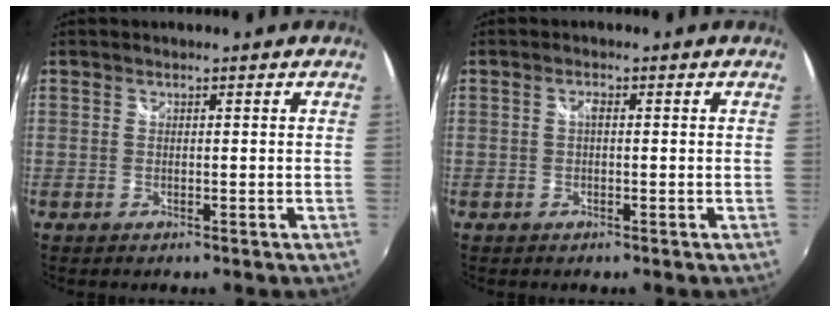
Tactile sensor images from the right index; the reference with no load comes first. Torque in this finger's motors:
{"motor_torque": [0.33, -0.14, 0.21, 0.03]}